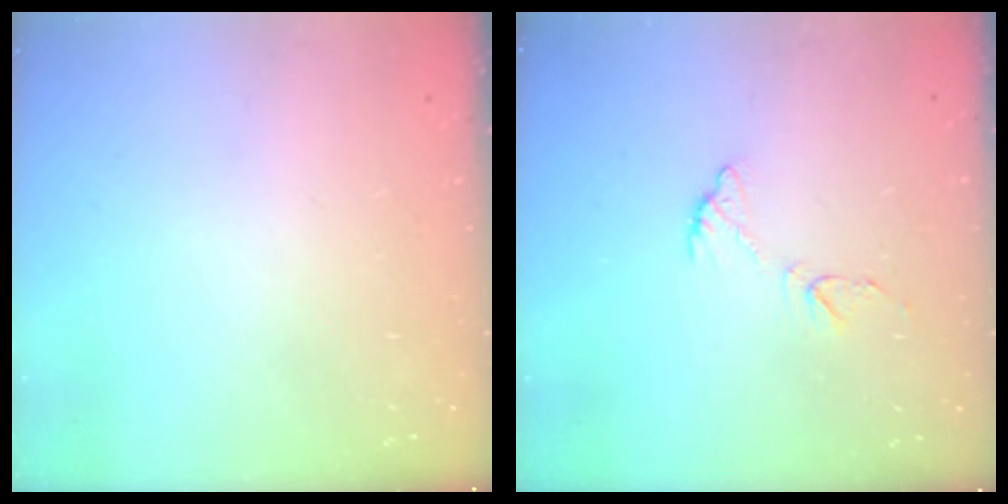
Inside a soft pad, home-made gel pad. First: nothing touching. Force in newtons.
{"total": 7.4, "press": 7.3, "slide": 0.7}